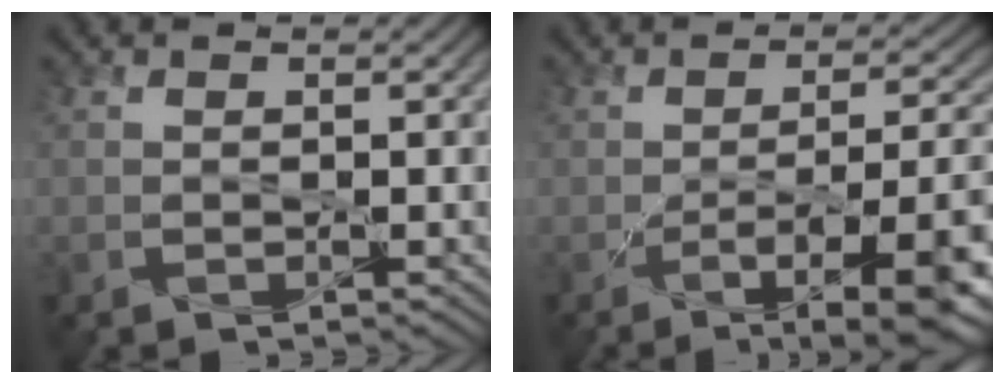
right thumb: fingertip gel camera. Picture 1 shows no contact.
{"total": 9.9, "force": [-4.1, 2.7, 8.6], "torque": [-0.128, -0.015, -0.053]}